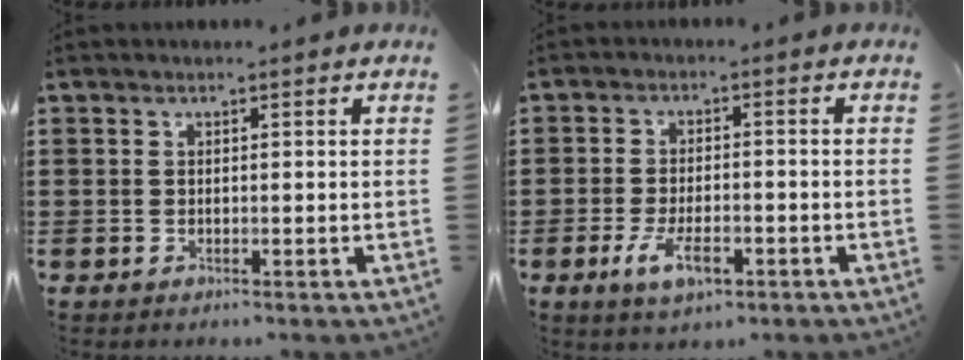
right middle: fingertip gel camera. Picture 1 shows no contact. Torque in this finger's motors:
{"motor_torque": [2.14, 0.00, 0.71, 0.21]}